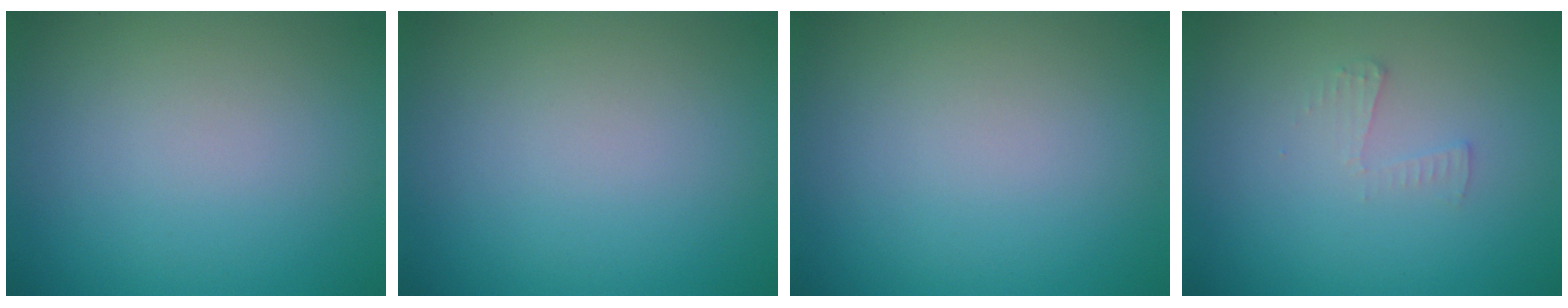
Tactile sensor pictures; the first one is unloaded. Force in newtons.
{"total": 0.0}
{"total": 0.0}
{"total": 1.0, "press": 1.0, "slide": 0.0}